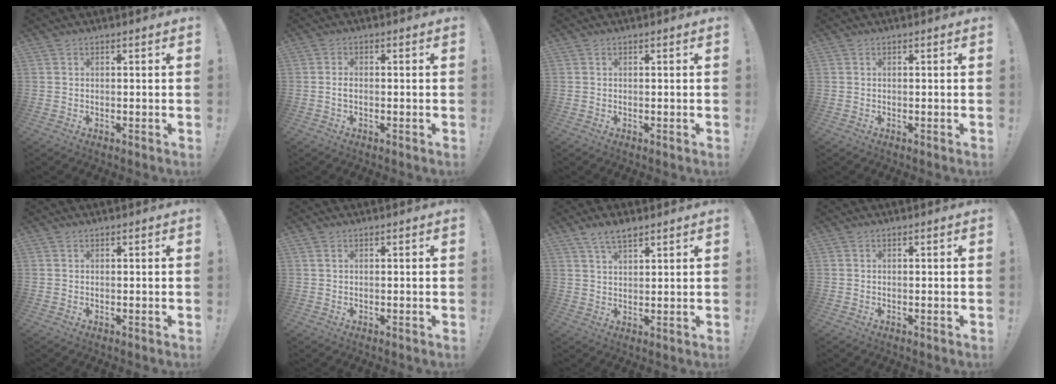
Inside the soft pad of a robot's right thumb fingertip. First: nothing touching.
{"total": 1.4, "force": [-0.3, 0.8, 1.1], "torque": [-0.028, 0.009, -0.005]}
{"total": 0.0}
{"total": 0.0}
{"total": 0.0}
{"total": 1.3, "force": [0.7, 0.5, 1.0], "torque": [-0.028, 0.005, 0.013]}
{"total": 5.5, "force": [4.0, 2.2, 3.1], "torque": [-0.051, -0.019, 0.073]}
{"total": 0.0}